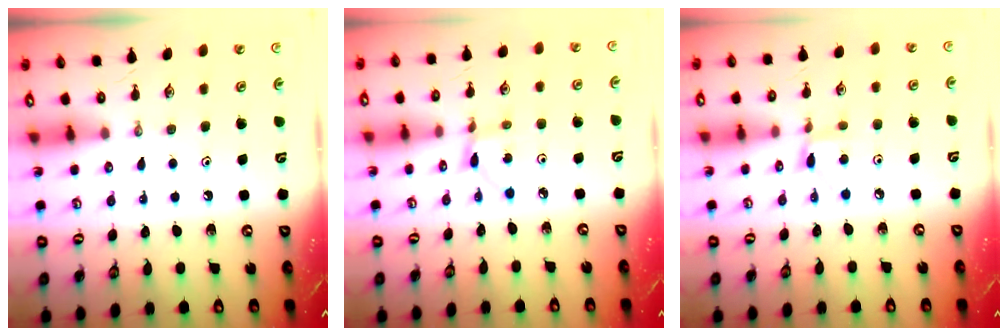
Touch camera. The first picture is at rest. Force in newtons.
{"total": 1.9, "press": 1.9, "slide": 0.3}
{"total": 5.1, "press": 5.1, "slide": 0.6}